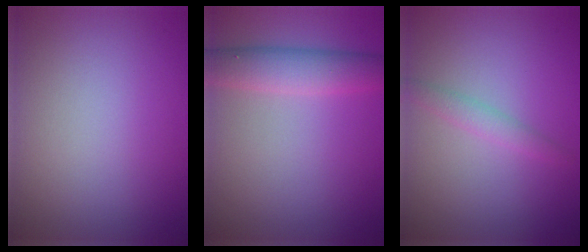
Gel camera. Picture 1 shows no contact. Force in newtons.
{"total": 4.0, "press": 4.0, "slide": 0.2}
{"total": 1.4, "press": 1.4, "slide": 0.1}